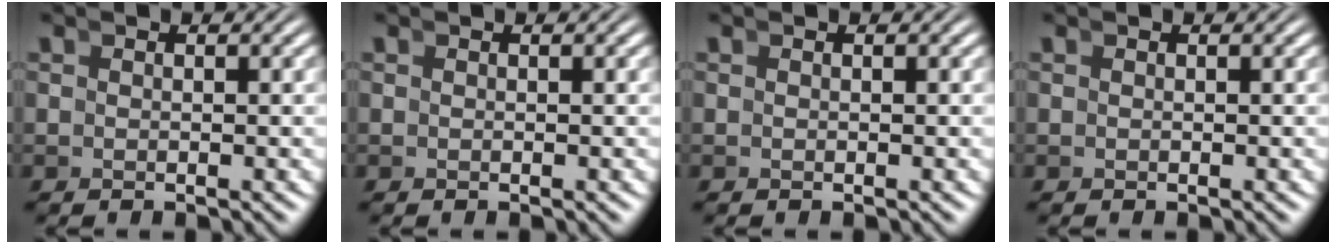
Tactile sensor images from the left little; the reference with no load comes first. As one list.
[{"total": 0.0}, {"total": 0.0}, {"total": 0.0}]